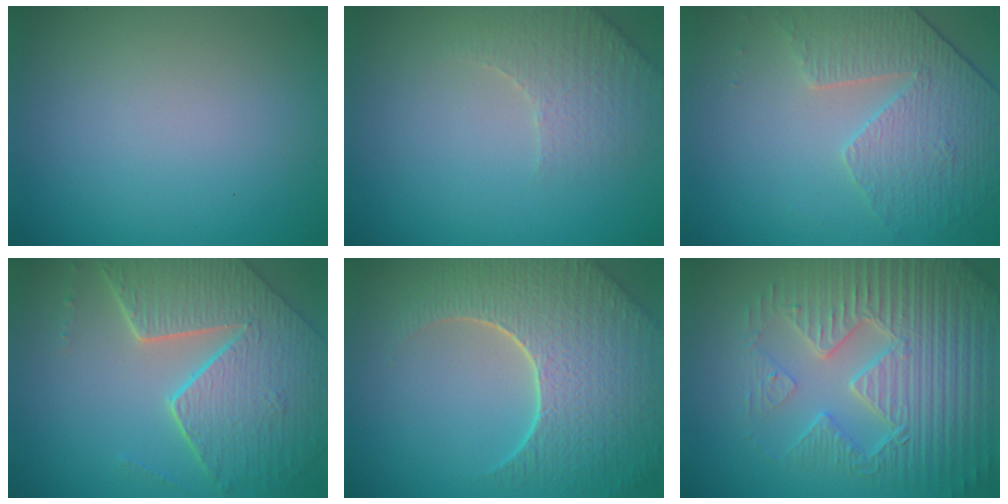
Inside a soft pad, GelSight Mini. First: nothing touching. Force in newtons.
{"total": 3.3, "press": 3.2, "slide": 0.9}
{"total": 4.2, "press": 3.7, "slide": 2.1}
{"total": 8.1, "press": 5.9, "slide": 5.5}
{"total": 9.1, "press": 6.5, "slide": 6.4}
{"total": 7.9, "press": 6.2, "slide": 4.9}